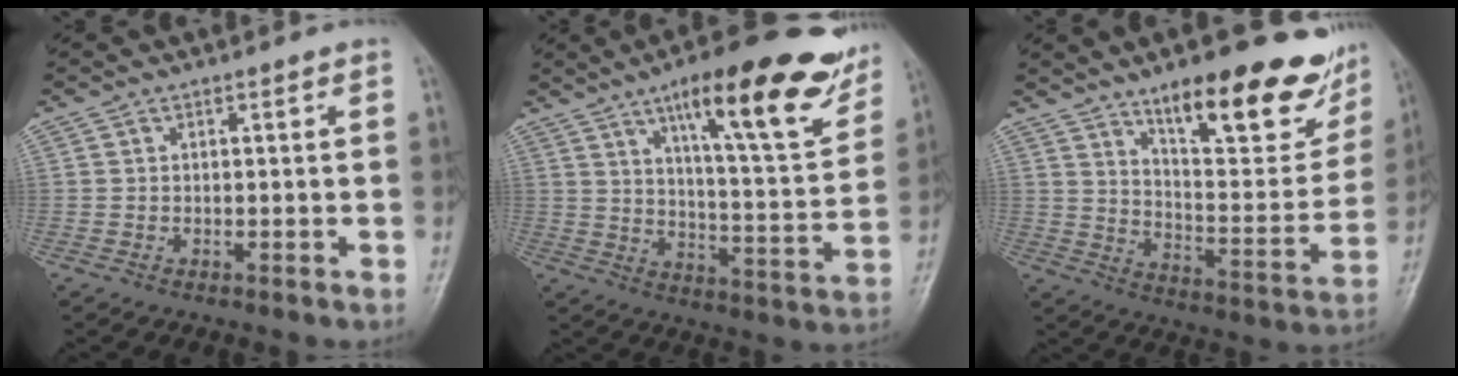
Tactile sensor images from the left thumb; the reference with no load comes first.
{"total": 21.2, "force": [13.0, 4.9, 16.0], "torque": [-0.192, -0.055, 0.193]}
{"total": 23.3, "force": [14.8, 7.4, 16.4], "torque": [-0.179, -0.074, 0.222]}